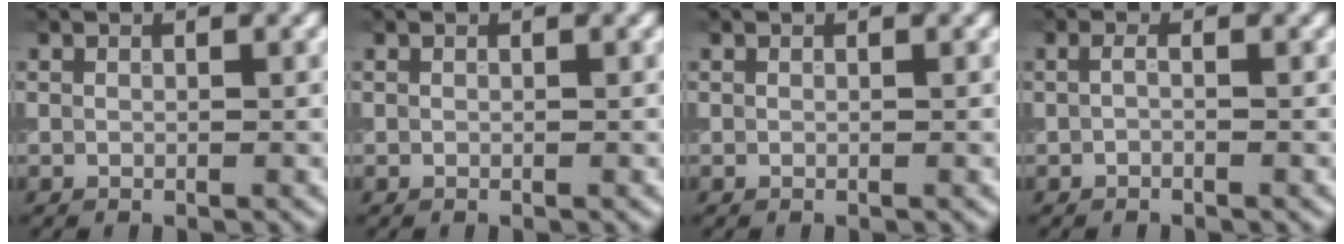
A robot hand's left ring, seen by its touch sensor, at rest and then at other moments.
{"total": 0.0}
{"total": 0.0}
{"total": 0.7, "force": [-0.2, 0.1, 0.7], "torque": [-0.016, -0.006, -0.007]}